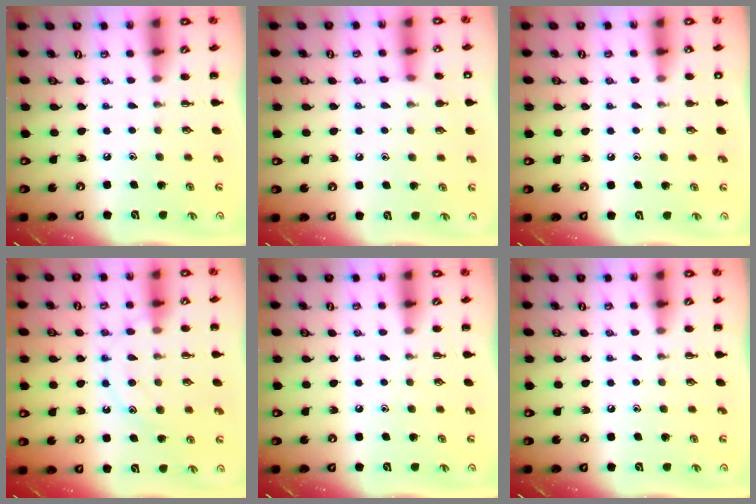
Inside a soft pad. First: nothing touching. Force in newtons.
{"total": 8.9, "press": 8.7, "slide": 2.0}
{"total": 1.1, "press": 1.1, "slide": 0.2}
{"total": 11.6, "press": 11.6, "slide": 0.8}
{"total": 0.0}
{"total": 0.0}